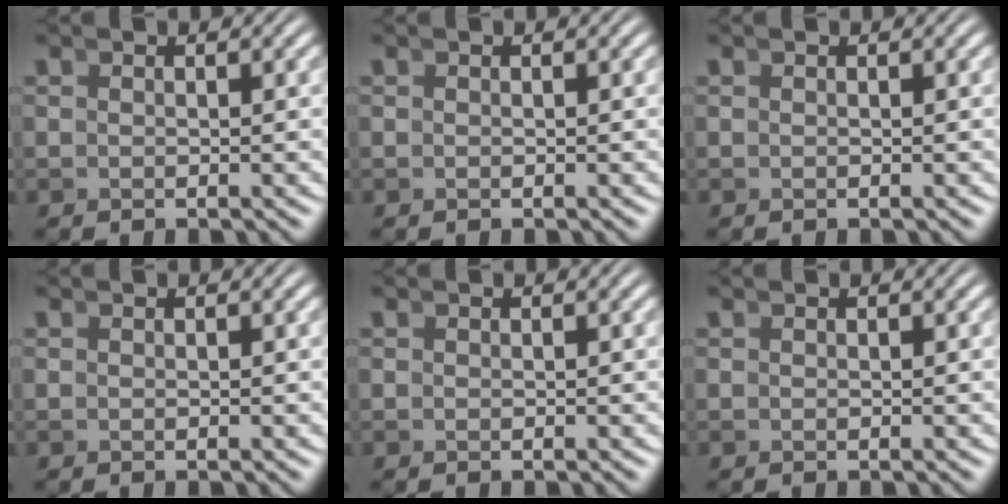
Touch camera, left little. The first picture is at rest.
{"total": 0.0}
{"total": 0.0}
{"total": 0.0}
{"total": 0.0}
{"total": 0.0}